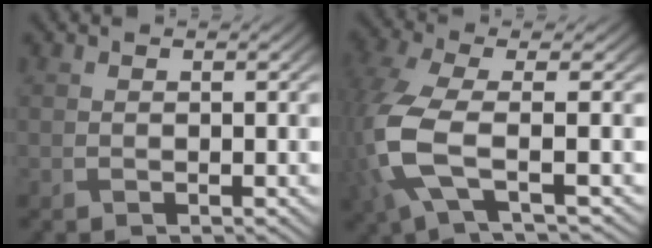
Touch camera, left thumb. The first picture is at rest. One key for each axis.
{"total": 8.2, "fx": -1.9, "fy": 3.1, "fz": 7.4, "tx": -0.195, "ty": -0.010, "tz": -0.047}